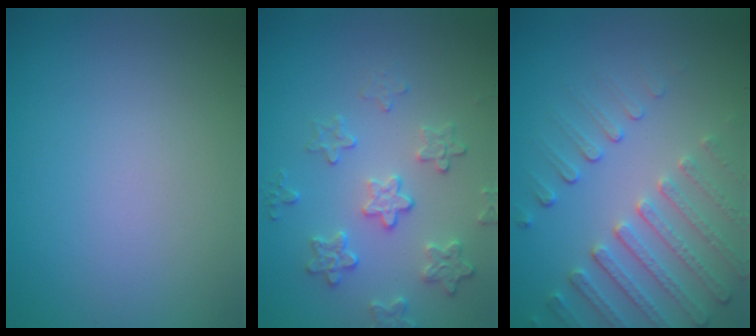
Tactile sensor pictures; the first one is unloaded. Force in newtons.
{"total": 3.2, "press": 2.9, "slide": 1.3}
{"total": 4.7, "press": 3.6, "slide": 2.9}